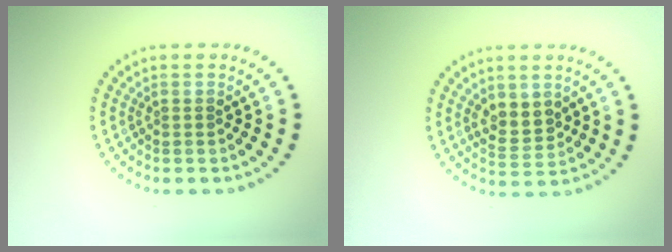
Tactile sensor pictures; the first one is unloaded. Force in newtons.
{"total": 2.7, "press": 2.5, "slide": 0.9}